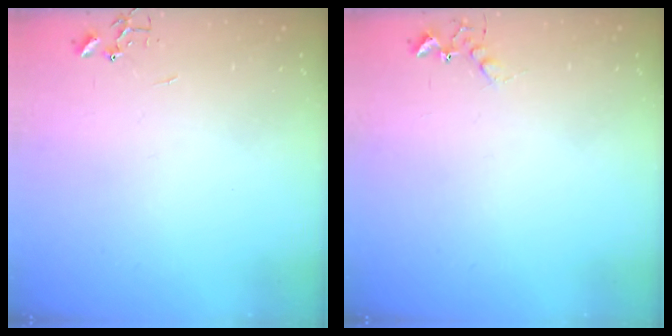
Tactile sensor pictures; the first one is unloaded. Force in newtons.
{"total": 5.2, "press": 5.1, "slide": 0.9}